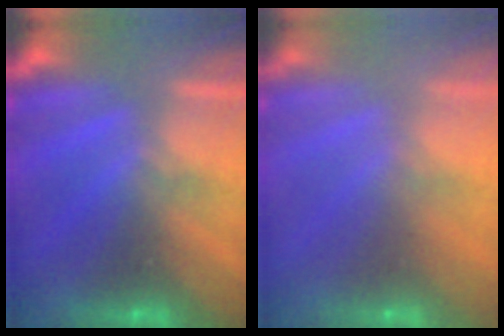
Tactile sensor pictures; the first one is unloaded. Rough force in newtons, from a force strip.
{"total": 5.8}